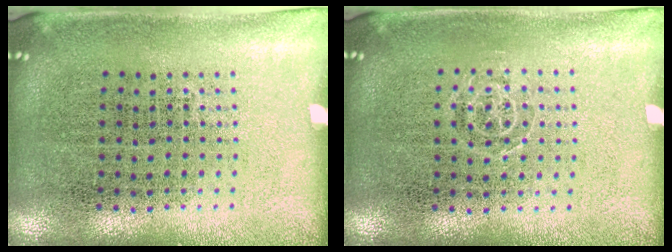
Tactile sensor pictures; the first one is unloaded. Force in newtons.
{"total": 0.6, "press": 0.4, "slide": 0.4}